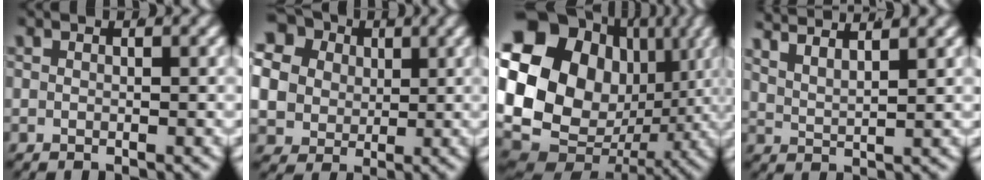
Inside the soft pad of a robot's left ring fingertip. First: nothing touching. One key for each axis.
{"total": 14.0, "fx": 2.4, "fy": 12.4, "fz": 6.1, "tx": -0.162, "ty": -0.029, "tz": 0.035}
{"total": 22.3, "fx": 0.7, "fy": 18.0, "fz": 13.2, "tx": -0.267, "ty": -0.037, "tz": 0.010}
{"total": 5.0, "fx": 3.4, "fy": 2.4, "fz": 2.8, "tx": -0.060, "ty": 0.007, "tz": 0.054}